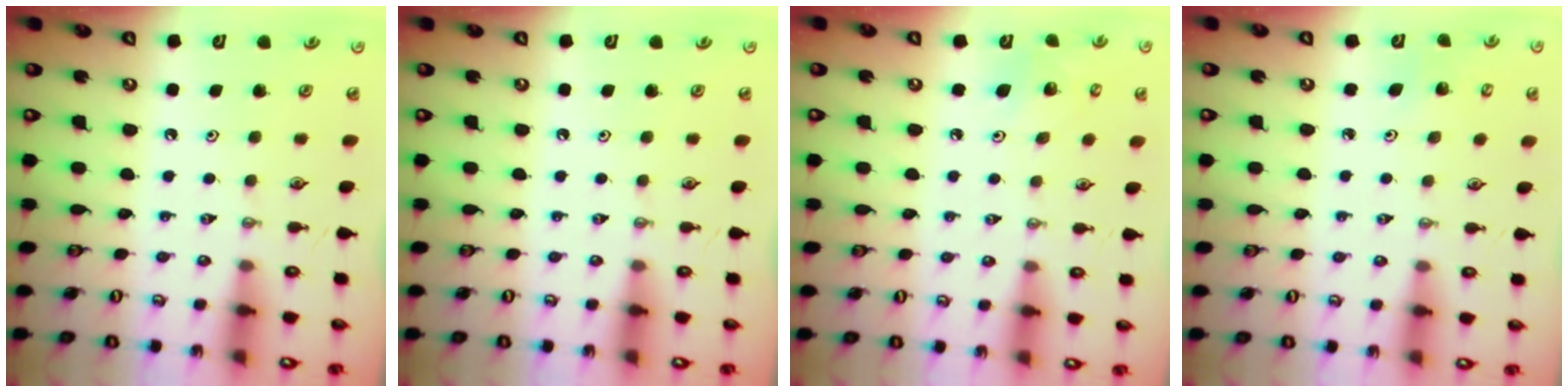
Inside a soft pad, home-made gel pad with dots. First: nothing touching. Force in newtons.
{"total": 0.0}
{"total": 5.5, "press": 5.2, "slide": 1.5}
{"total": 2.7, "press": 2.7, "slide": 0.5}